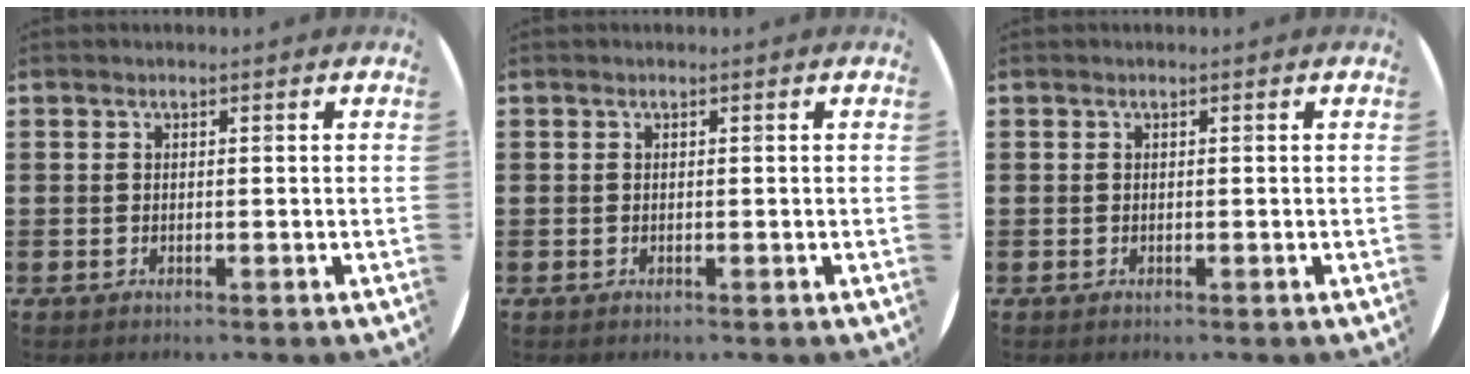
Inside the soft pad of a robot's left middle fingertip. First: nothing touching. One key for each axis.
{"total": 0.0}
{"total": 0.0}